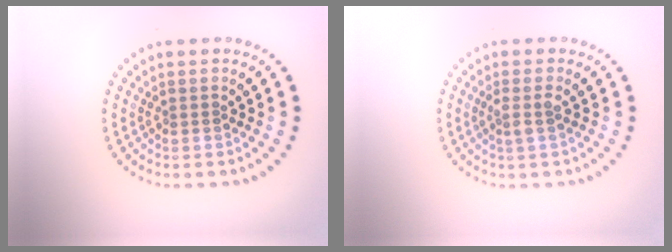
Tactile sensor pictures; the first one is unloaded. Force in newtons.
{"total": 1.4, "press": 1.1, "slide": 0.9}